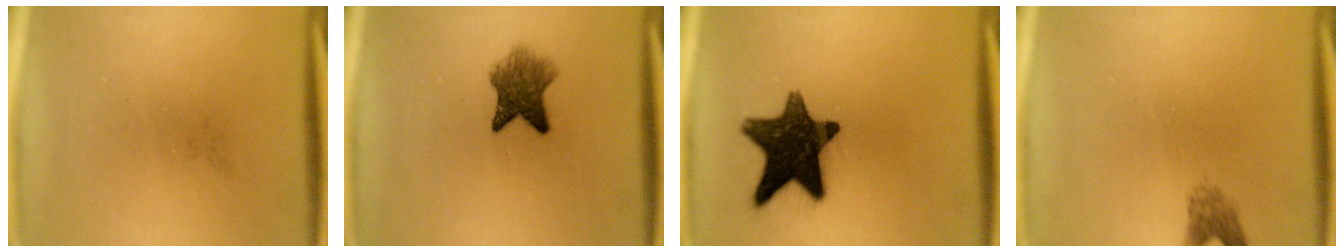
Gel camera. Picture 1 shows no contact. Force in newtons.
{"total": 5.9}
{"total": 14.7}
{"total": 2.1}